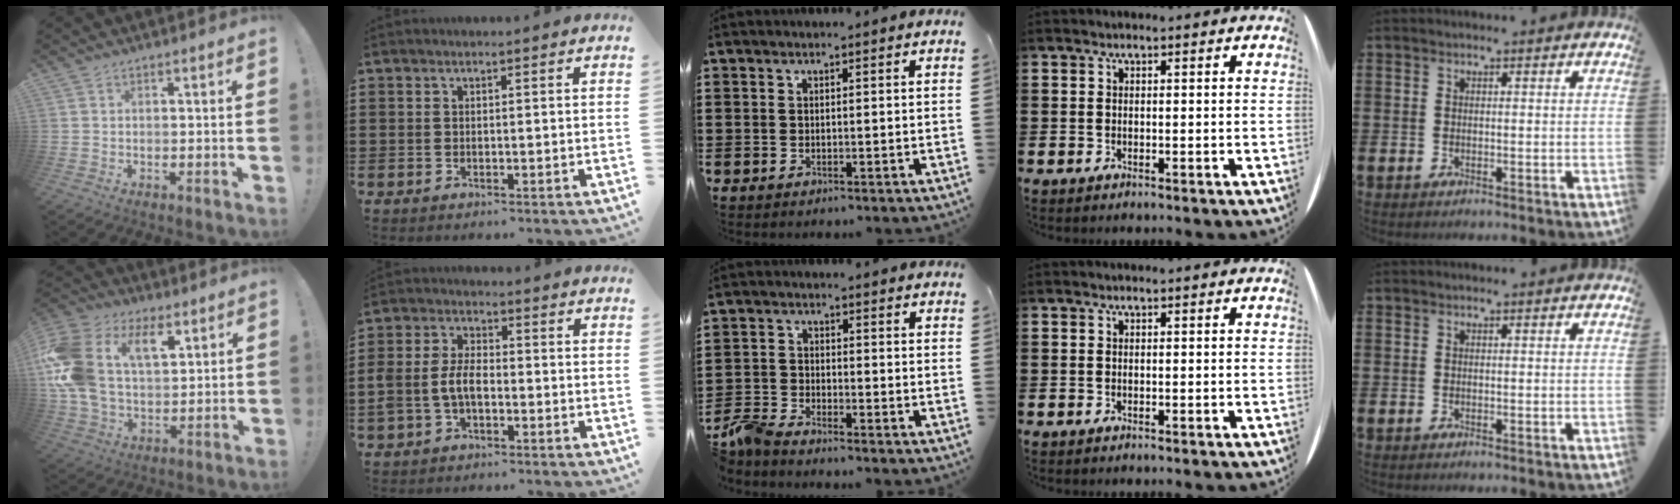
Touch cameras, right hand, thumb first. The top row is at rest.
{"thumb": {"total": 19.9, "force": [7.4, 13.0, 13.1], "torque": [-0.273, -0.025, 0.131]}, "index": {"total": 5.3, "force": [-1.5, 3.2, 3.9], "torque": [-0.100, -0.001, -0.034]}, "middle": {"total": 3.9, "force": [-3.6, 0.5, 1.3], "torque": [-0.059, -0.009, -0.083]}}